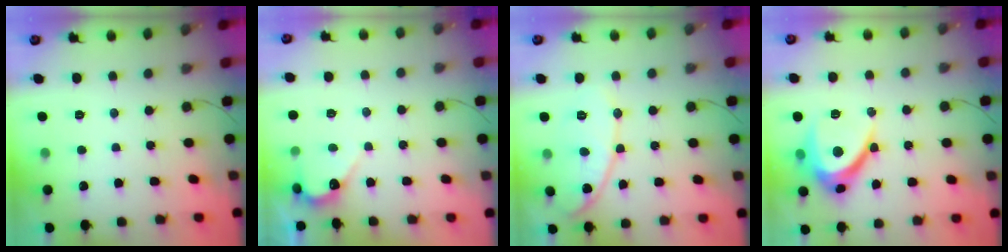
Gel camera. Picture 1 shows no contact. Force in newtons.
{"total": 4.5, "press": 4.4, "slide": 0.4}
{"total": 11.0, "press": 11.0, "slide": 0.4}
{"total": 10.6, "press": 10.6, "slide": 0.6}